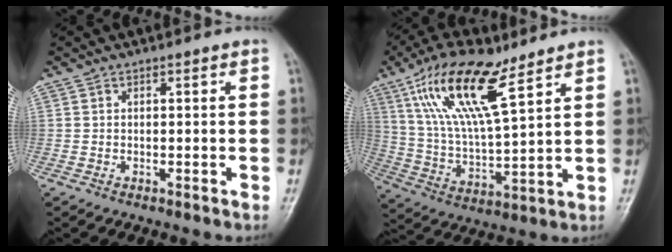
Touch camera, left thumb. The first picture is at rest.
{"total": 17.0, "force": [9.6, 5.1, 13.1], "torque": [-0.246, -0.030, 0.188]}